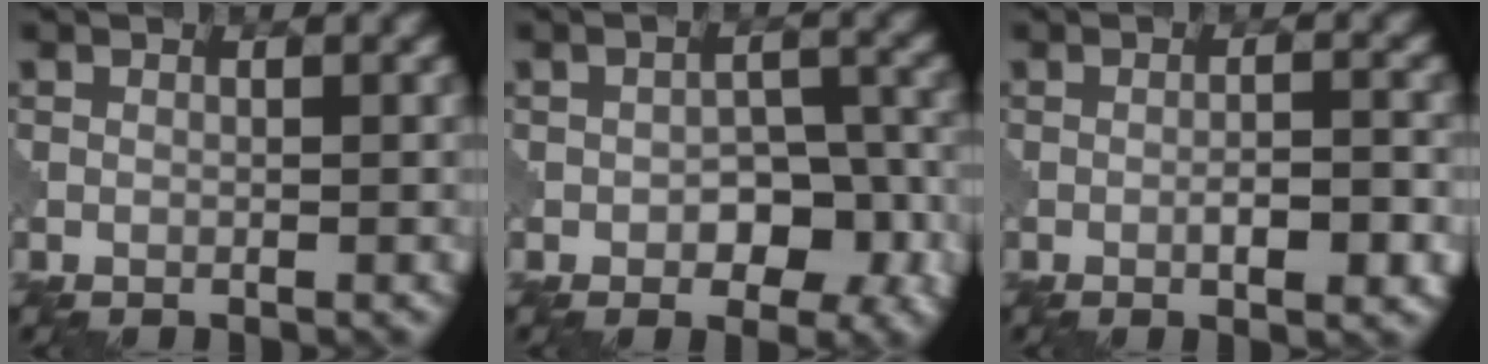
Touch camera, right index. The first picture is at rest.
{"total": 5.6, "force": [-2.0, 3.4, 4.0], "torque": [-0.046, 0.002, -0.029]}
{"total": 3.3, "force": [-1.2, 0.8, 2.9], "torque": [-0.044, 0.007, -0.019]}